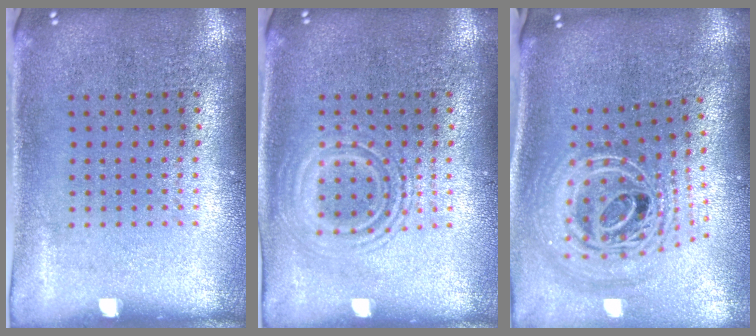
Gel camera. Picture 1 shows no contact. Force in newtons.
{"total": 1.4, "press": 1.4, "slide": 0.2}
{"total": 2.8, "press": 1.9, "slide": 2.0}